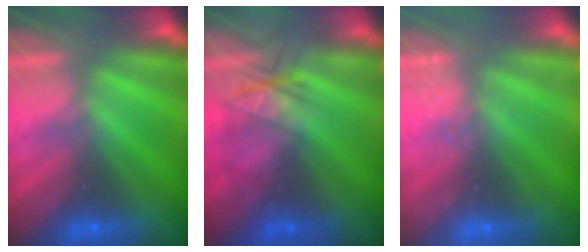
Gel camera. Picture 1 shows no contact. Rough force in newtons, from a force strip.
{"total": 2.1}
{"total": 2.7}